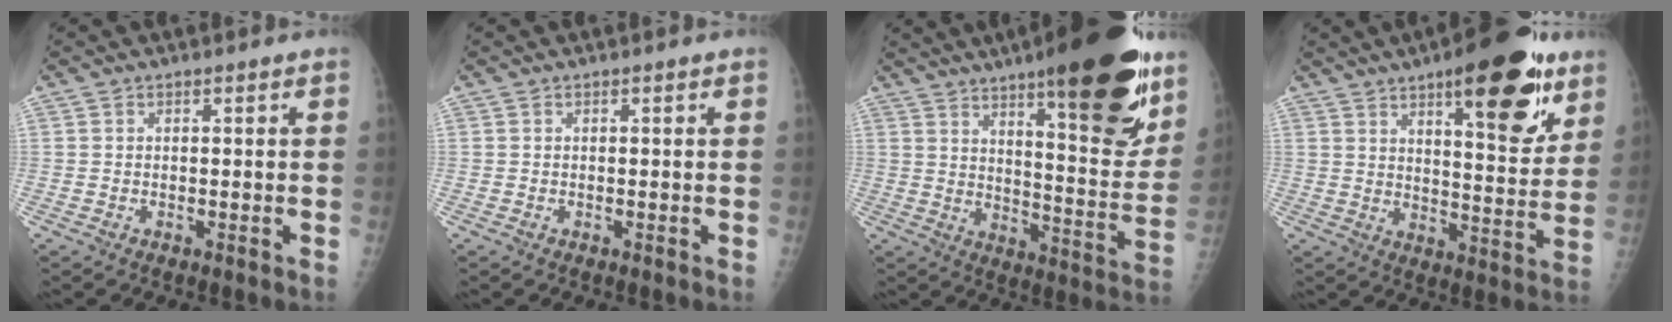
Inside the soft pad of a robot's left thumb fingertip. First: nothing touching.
{"total": 0.0}
{"total": 25.4, "force": [15.6, 6.3, 19.1], "torque": [-0.238, -0.070, 0.229]}
{"total": 20.1, "force": [11.1, 6.8, 15.3], "torque": [-0.175, -0.051, 0.158]}